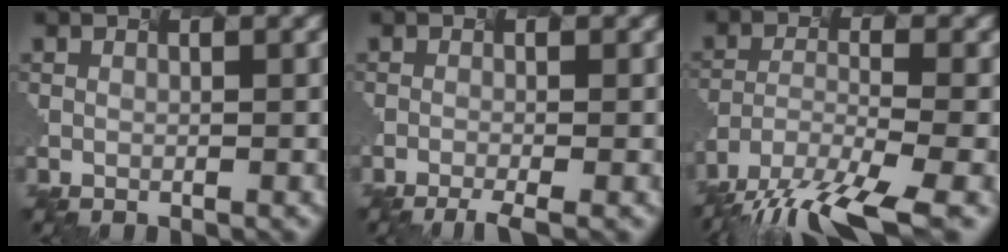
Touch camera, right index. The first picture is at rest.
{"total": 2.8, "force": [-2.2, -0.3, 1.6], "torque": [-0.025, -0.007, -0.012]}
{"total": 10.6, "force": [-9.0, 1.5, 5.5], "torque": [-0.143, -0.035, -0.125]}